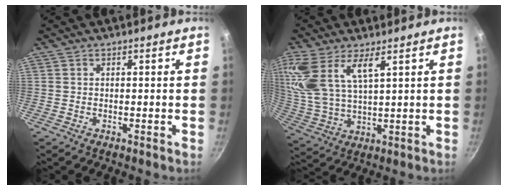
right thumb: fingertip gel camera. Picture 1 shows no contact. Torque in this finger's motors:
{"motor_torque": [0.28, 0.46, 1.49, 1.28, 0.44]}